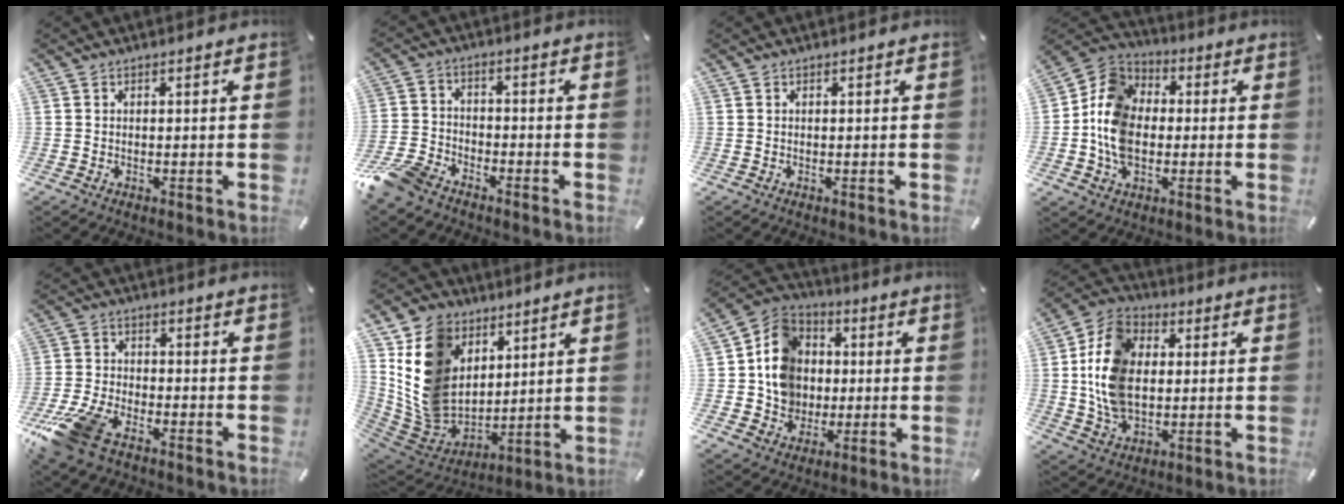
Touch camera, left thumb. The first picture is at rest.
{"total": 8.6, "force": [-7.2, 3.8, 3.0], "torque": [-0.073, 0.029, -0.141]}
{"total": 0.0}
{"total": 12.0, "force": [-2.3, 9.6, 6.8], "torque": [-0.167, 0.028, -0.046]}
{"total": 11.7, "force": [-7.8, 5.6, 6.8], "torque": [-0.146, 0.027, -0.146]}
{"total": 15.9, "force": [6.3, 12.8, 7.1], "torque": [-0.174, -0.039, 0.127]}
{"total": 12.9, "force": [-0.5, 12.0, 4.5], "torque": [-0.103, 0.011, -0.005]}
{"total": 15.2, "force": [0.8, 11.6, 9.9], "torque": [-0.233, 0.013, 0.012]}